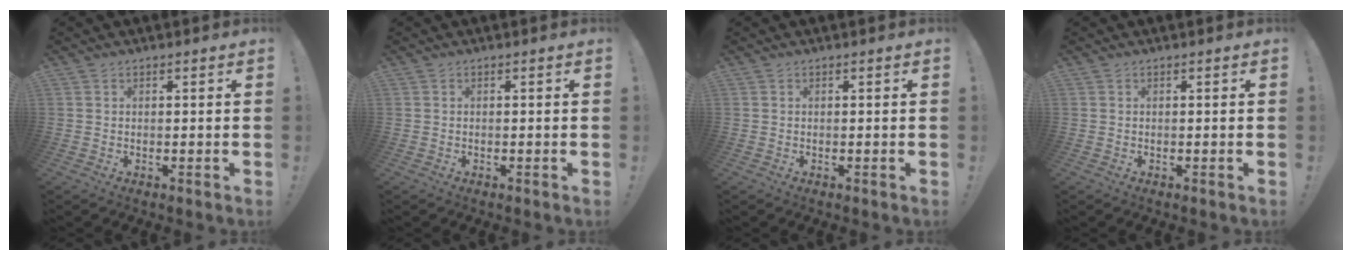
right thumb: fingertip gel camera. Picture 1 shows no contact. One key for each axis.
{"total": 0.0}
{"total": 0.0}
{"total": 0.0}